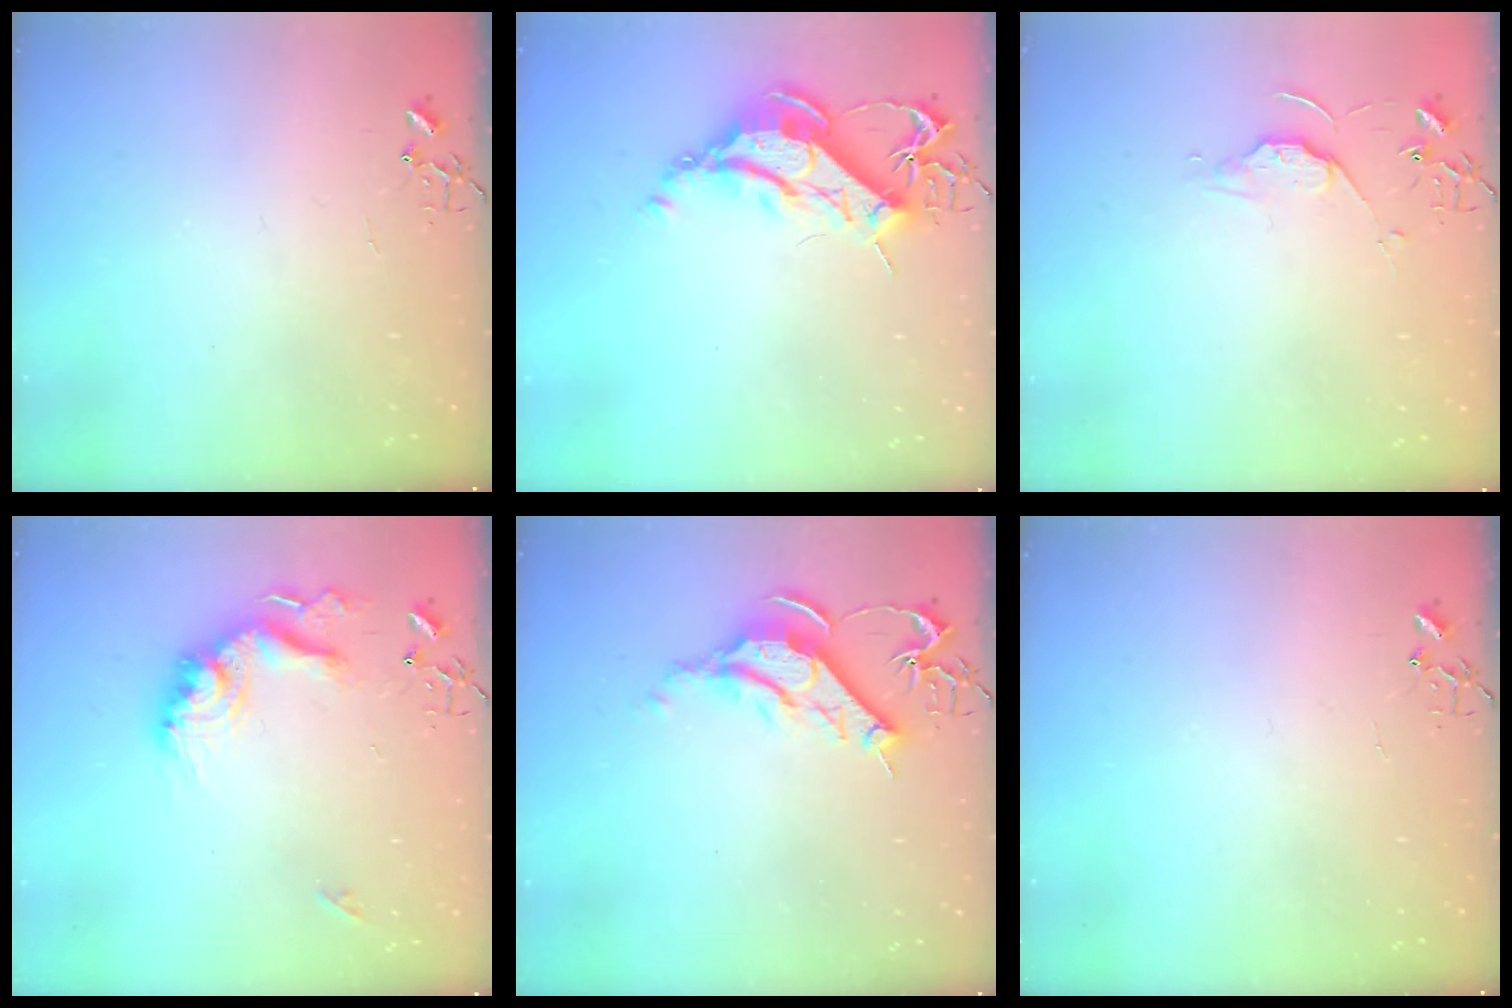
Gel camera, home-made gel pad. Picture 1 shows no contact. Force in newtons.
{"total": 12.9, "press": 12.9, "slide": 1.2}
{"total": 6.1, "press": 6.0, "slide": 0.6}
{"total": 18.3, "press": 18.2, "slide": 2.0}
{"total": 12.1, "press": 12.0, "slide": 1.4}
{"total": 0.0}